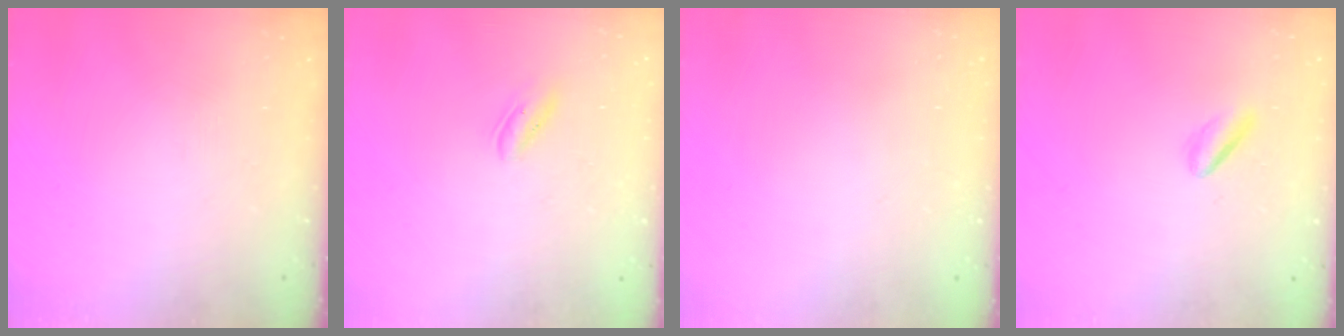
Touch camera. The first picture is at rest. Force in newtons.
{"total": 1.3, "press": 1.1, "slide": 0.6}
{"total": 2.0, "press": 2.0, "slide": 0.1}
{"total": 2.5, "press": 2.3, "slide": 1.0}